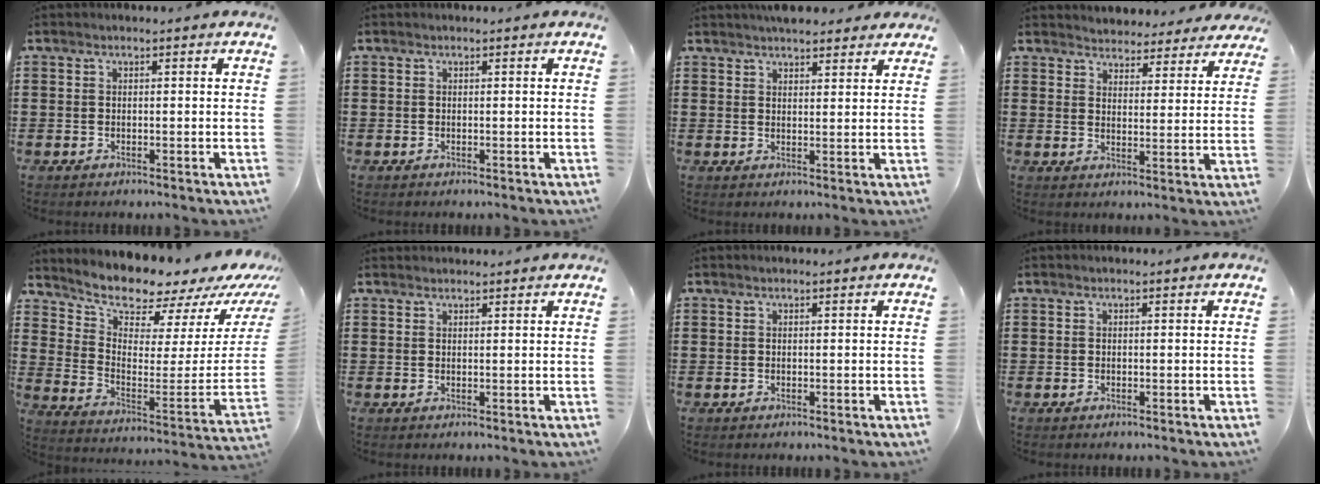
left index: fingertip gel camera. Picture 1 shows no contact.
{"total": 0.0}
{"total": 3.7, "force": [3.4, 0.9, 0.9], "torque": [-0.017, -0.007, 0.064]}
{"total": 3.6, "force": [3.6, 0.5, -0.3], "torque": [-0.013, -0.019, 0.063]}
{"total": 8.0, "force": [7.8, 1.1, 1.4], "torque": [-0.048, -0.092, 0.126]}
{"total": 1.1, "force": [1.1, 0.0, 0.0], "torque": [-0.003, -0.001, 0.022]}
{"total": 0.0}
{"total": 0.0}